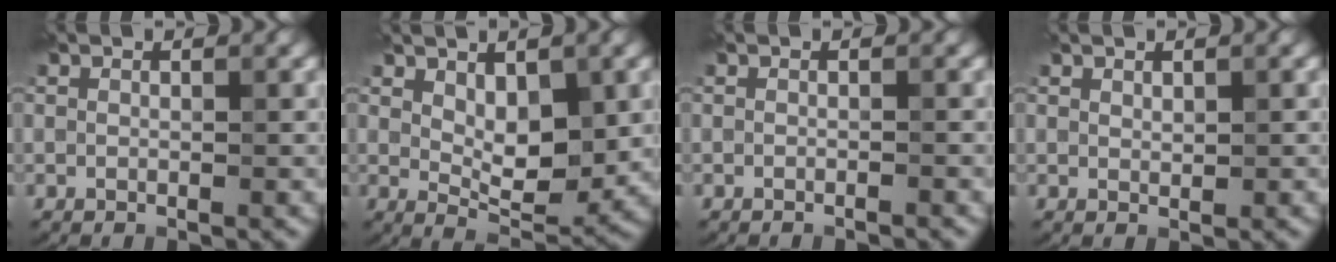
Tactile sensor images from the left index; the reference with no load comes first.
{"total": 5.2, "force": [1.3, 2.5, 4.3], "torque": [-0.074, -0.008, 0.028]}
{"total": 1.0, "force": [-0.9, 0.2, 0.5], "torque": [-0.004, -0.001, -0.024]}
{"total": 0.6, "force": [0.5, 0.2, 0.3], "torque": [-0.009, -0.001, 0.011]}